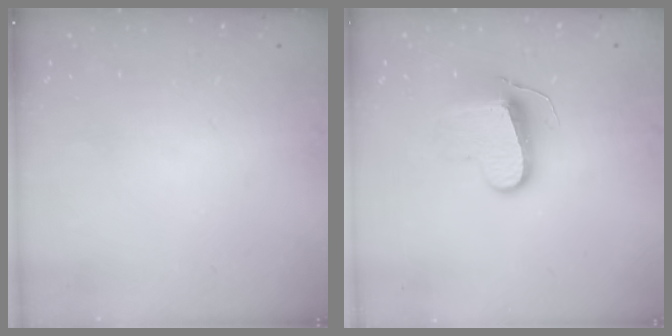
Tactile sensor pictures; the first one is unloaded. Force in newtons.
{"total": 9.7, "press": 9.7, "slide": 0.4}